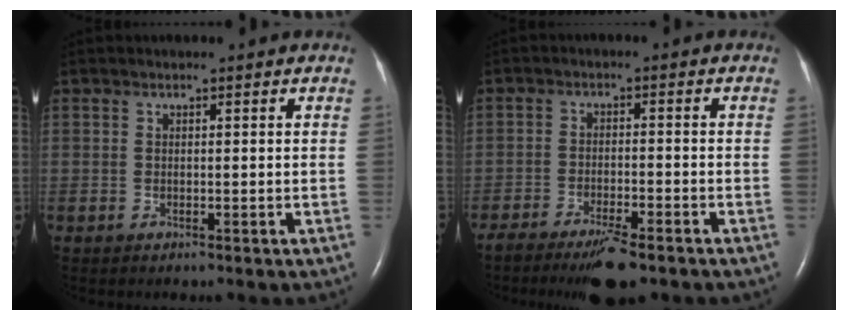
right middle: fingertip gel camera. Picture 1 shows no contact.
{"total": 7.1, "force": [-5.3, 1.1, 4.5], "torque": [-0.074, -0.015, -0.081]}